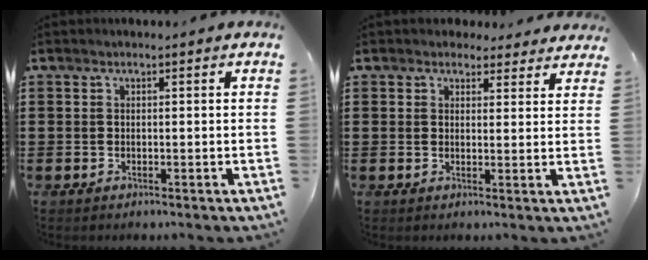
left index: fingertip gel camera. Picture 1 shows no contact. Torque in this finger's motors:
{"motor_torque": [1.27, -0.87, 0.61, 0.03]}